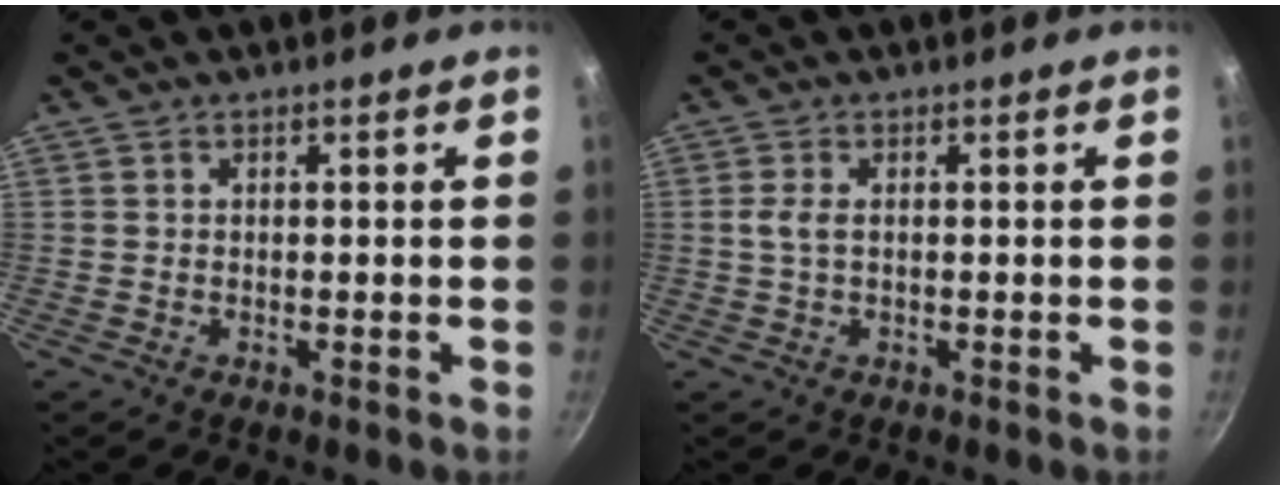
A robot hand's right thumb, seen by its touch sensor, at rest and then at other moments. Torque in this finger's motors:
{"motor_torque": [0.46, 0.42, 0.12, -0.20, 0.02]}